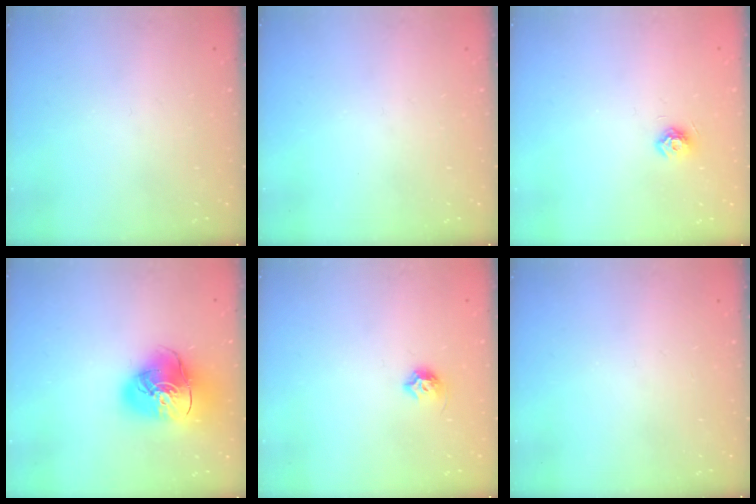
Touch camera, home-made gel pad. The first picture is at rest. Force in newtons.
{"total": 0.0}
{"total": 7.6, "press": 7.5, "slide": 1.1}
{"total": 16.7, "press": 16.5, "slide": 2.0}
{"total": 6.7, "press": 6.6, "slide": 1.0}
{"total": 0.0}